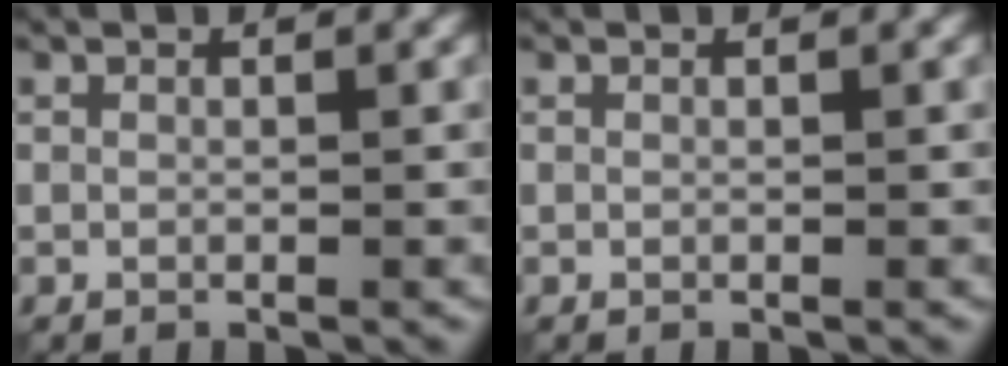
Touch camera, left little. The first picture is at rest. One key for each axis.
{"total": 0.0}